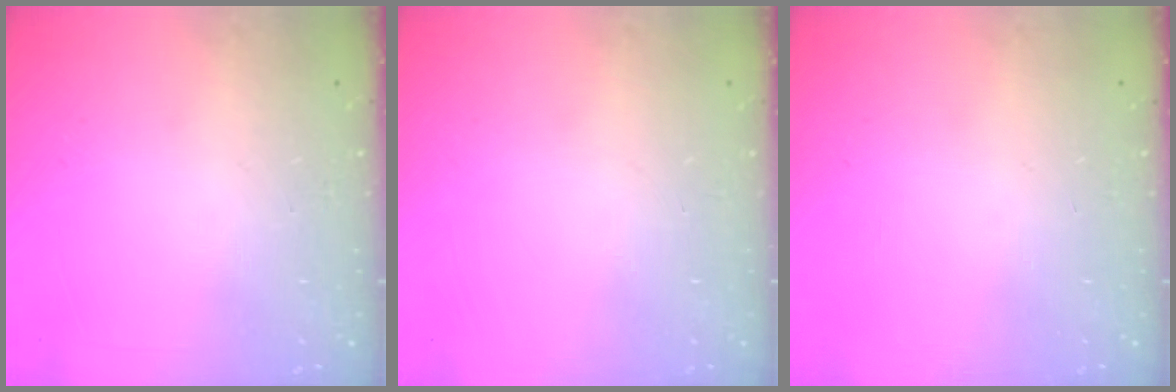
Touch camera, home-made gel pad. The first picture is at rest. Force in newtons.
{"total": 0.0}
{"total": 0.0}